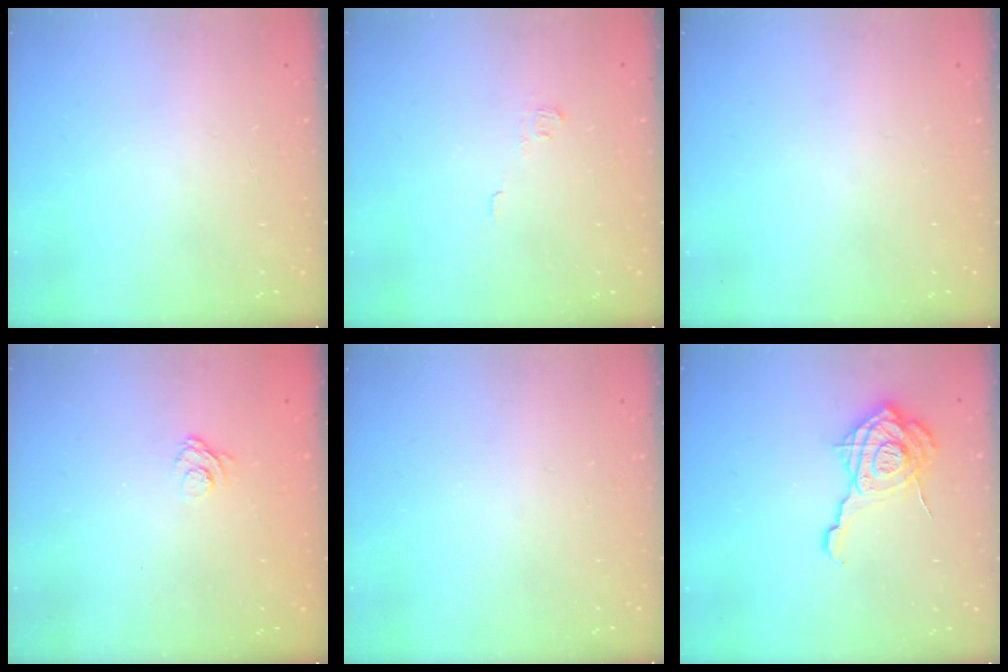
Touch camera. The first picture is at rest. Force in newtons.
{"total": 2.8, "press": 2.8, "slide": 0.4}
{"total": 0.0}
{"total": 3.2, "press": 2.9, "slide": 1.3}
{"total": 0.0}
{"total": 16.4, "press": 16.4, "slide": 1.5}